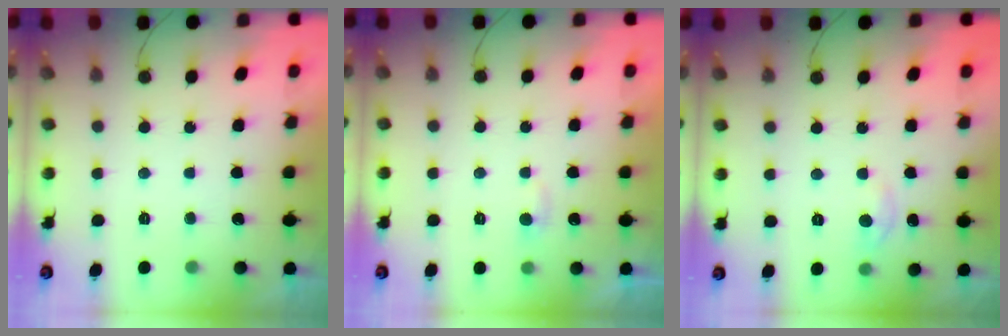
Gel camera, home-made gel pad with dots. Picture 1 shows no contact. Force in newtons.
{"total": 2.7, "press": 2.7, "slide": 0.2}
{"total": 3.2, "press": 3.2, "slide": 0.4}